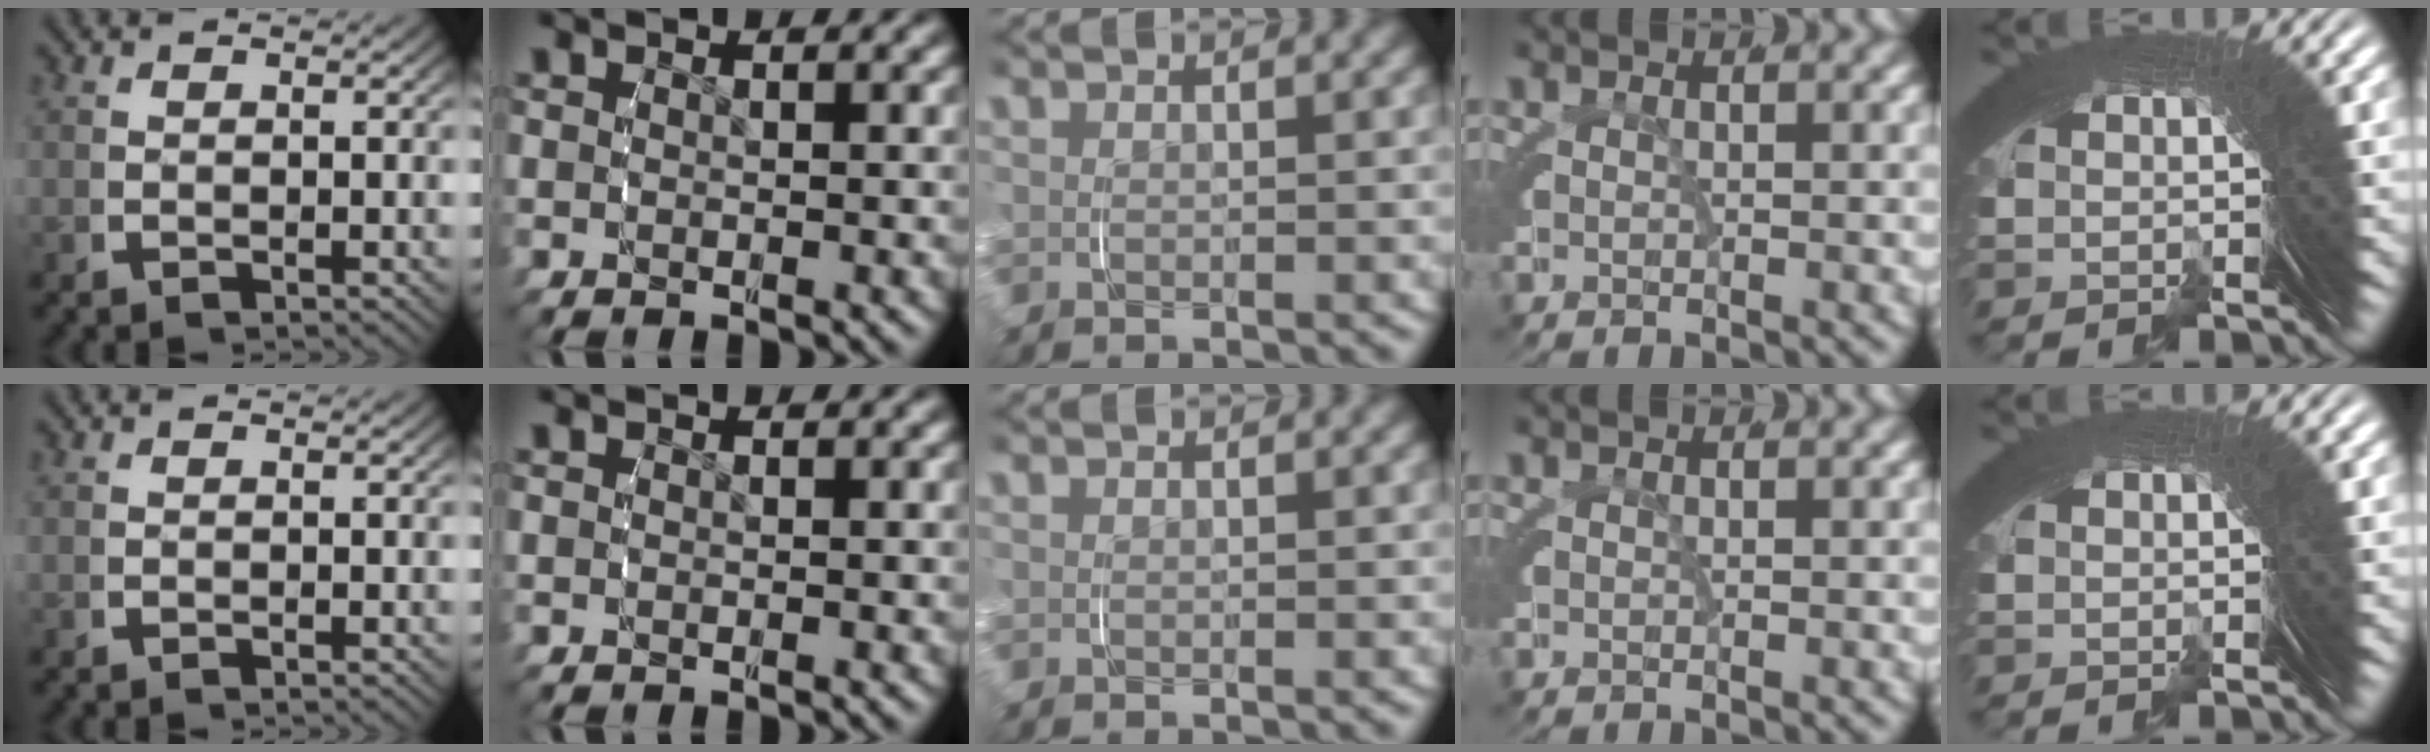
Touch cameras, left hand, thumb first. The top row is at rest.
{}